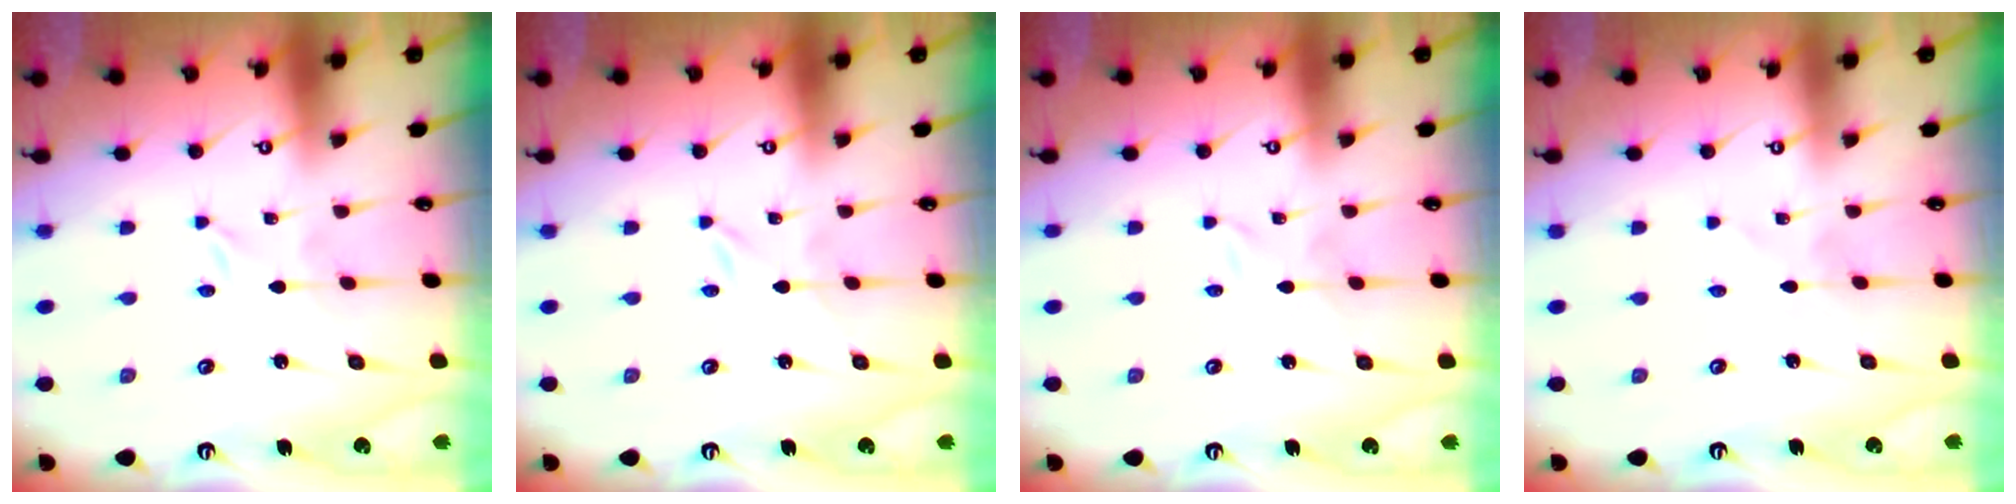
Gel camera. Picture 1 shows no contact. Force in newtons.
{"total": 0.0}
{"total": 1.6, "press": 1.6, "slide": 0.2}
{"total": 2.4, "press": 2.4, "slide": 0.3}